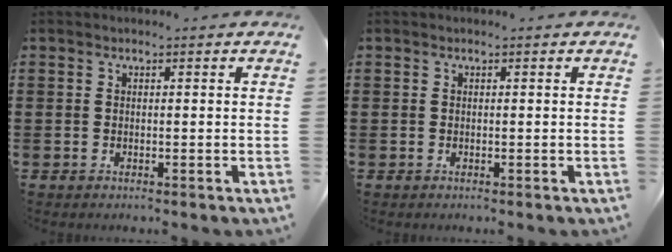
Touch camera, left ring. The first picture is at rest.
{"total": 0.0}